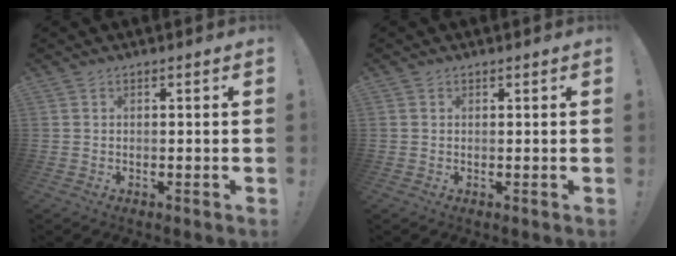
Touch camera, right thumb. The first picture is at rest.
{"total": 0.6, "force": [0.4, 0.4, 0.0], "torque": [0.000, 0.001, 0.007]}